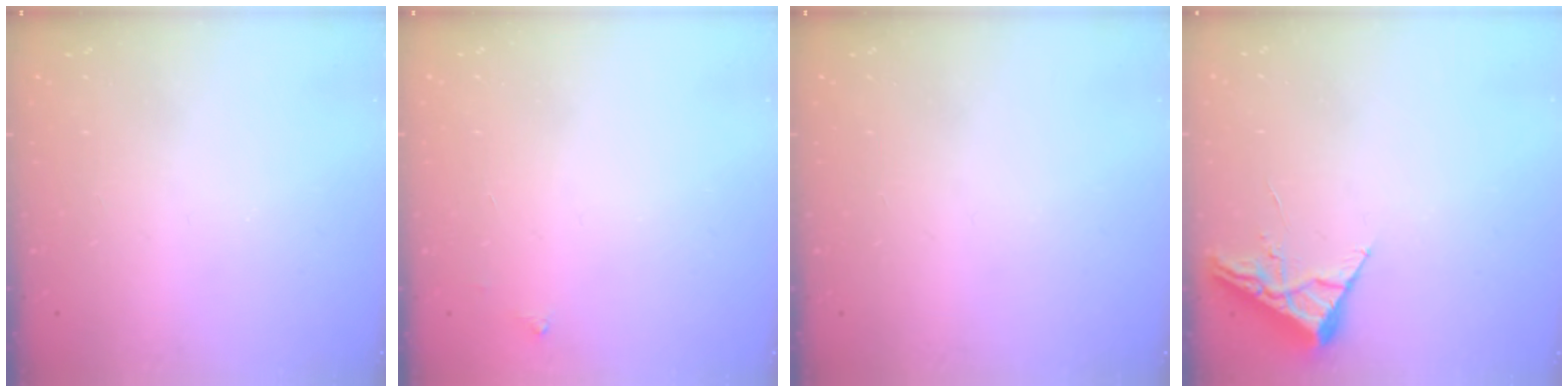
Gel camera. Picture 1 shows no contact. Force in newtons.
{"total": 2.5, "press": 2.5, "slide": 0.4}
{"total": 0.0}
{"total": 3.7, "press": 3.6, "slide": 0.5}